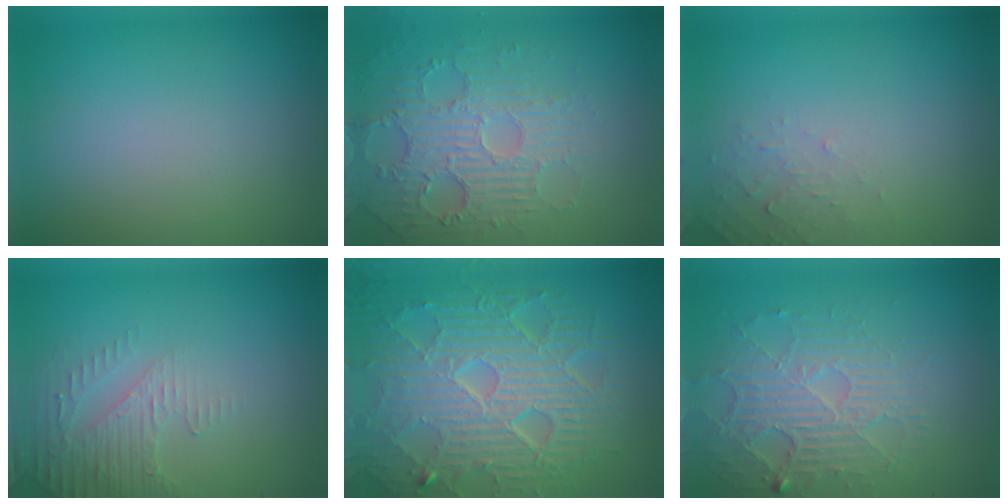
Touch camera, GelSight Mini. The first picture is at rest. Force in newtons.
{"total": 4.2, "press": 3.7, "slide": 1.9}
{"total": 1.4, "press": 1.4, "slide": 0.2}
{"total": 3.0, "press": 2.9, "slide": 0.8}
{"total": 10.7, "press": 6.9, "slide": 8.2}
{"total": 3.9, "press": 3.5, "slide": 1.6}